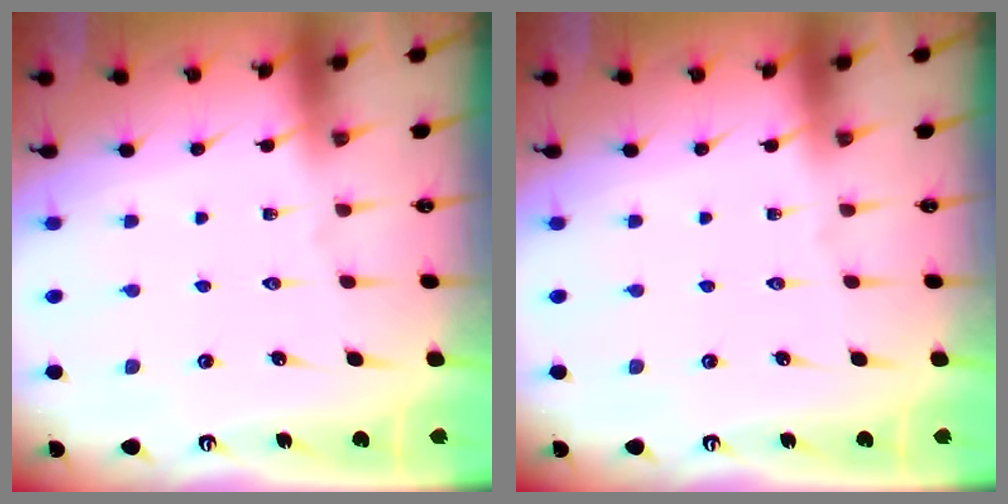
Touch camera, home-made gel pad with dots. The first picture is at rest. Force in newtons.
{"total": 0.0}